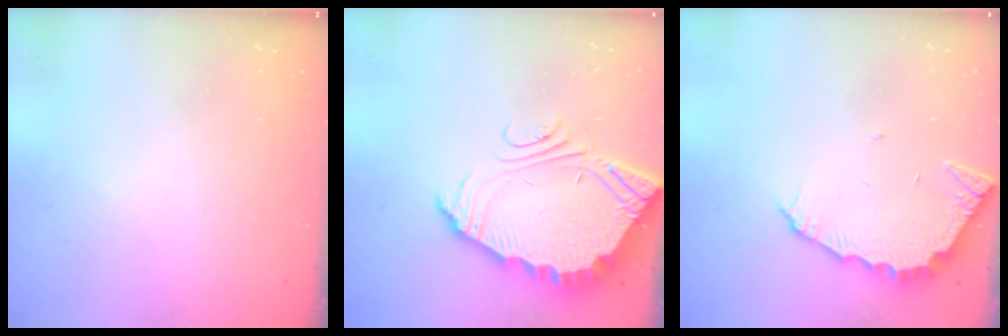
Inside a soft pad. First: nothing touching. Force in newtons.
{"total": 5.8, "press": 5.8, "slide": 0.5}
{"total": 3.3, "press": 3.3, "slide": 0.3}